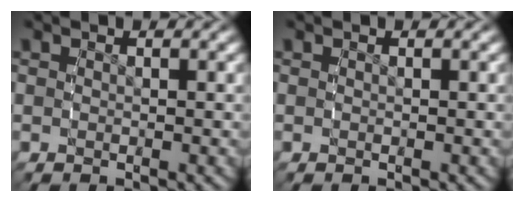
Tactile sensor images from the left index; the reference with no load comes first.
{"total": 0.0}